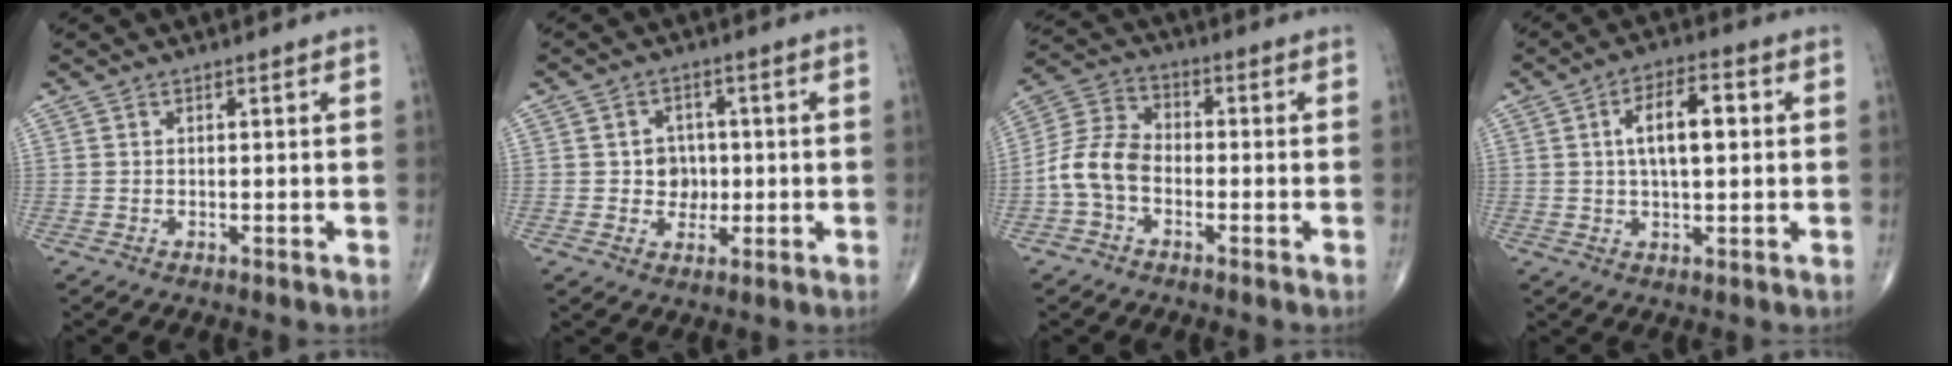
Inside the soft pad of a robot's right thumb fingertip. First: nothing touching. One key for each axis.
{"total": 4.8, "fx": -0.1, "fy": 4.3, "fz": 2.1, "tx": 0.001, "ty": 0.006, "tz": -0.002}
{"total": 8.6, "fx": -2.5, "fy": 5.9, "fz": 5.7, "tx": -0.108, "ty": 0.031, "tz": -0.062}
{"total": 9.0, "fx": 1.4, "fy": 3.9, "fz": 8.0, "tx": -0.121, "ty": 0.013, "tz": 0.019}